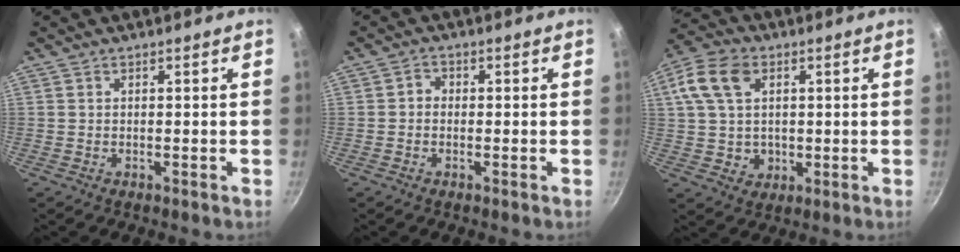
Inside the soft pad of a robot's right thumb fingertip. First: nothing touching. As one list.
[{"total": 1.7, "force": [-0.4, 1.5, 0.8], "torque": [-0.010, 0.009, -0.012]}, {"total": 12.7, "force": [3.2, 9.7, 7.6], "torque": [-0.124, 0.005, 0.058]}]